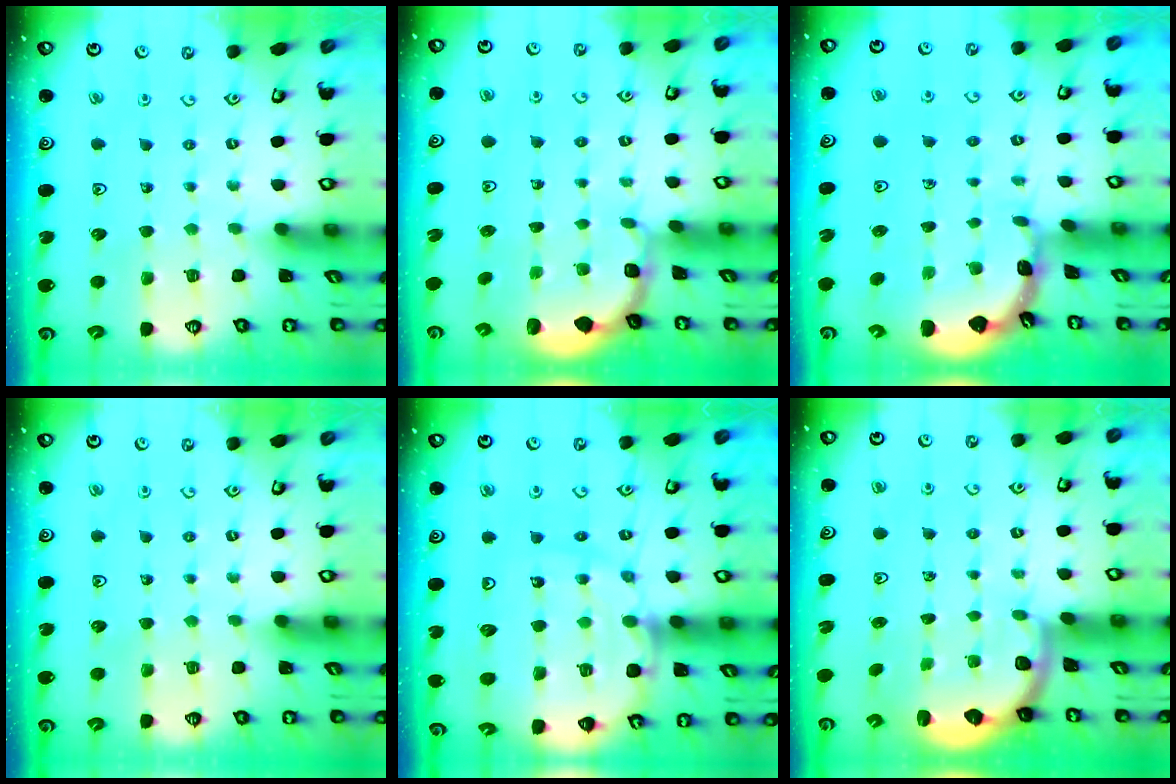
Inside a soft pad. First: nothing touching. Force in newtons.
{"total": 1.7, "press": 1.5, "slide": 0.7}
{"total": 1.8, "press": 1.8, "slide": 0.2}
{"total": 0.0}
{"total": 16.2, "press": 16.1, "slide": 1.9}
{"total": 2.1, "press": 1.9, "slide": 0.8}